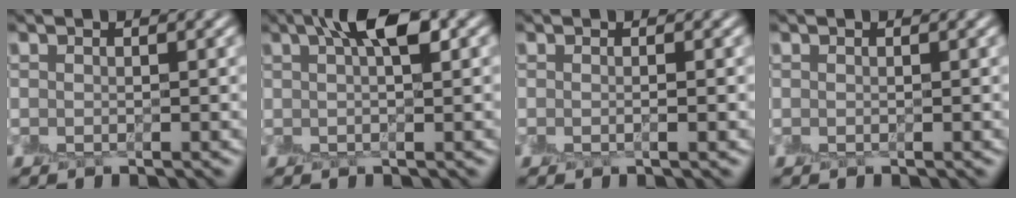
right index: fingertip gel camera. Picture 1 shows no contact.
{"total": 4.4, "force": [1.9, 1.0, 3.9], "torque": [-0.059, 0.009, 0.024]}
{"total": 0.7, "force": [-0.2, -0.1, 0.7], "torque": [-0.012, -0.002, -0.004]}
{"total": 0.0}